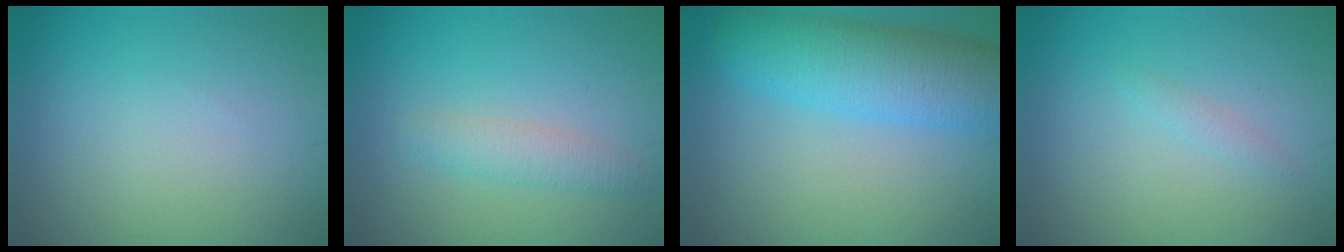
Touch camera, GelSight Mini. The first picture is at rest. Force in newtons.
{"total": 2.1, "press": 2.1, "slide": 0.1}
{"total": 7.8, "press": 7.8, "slide": 0.5}
{"total": 0.9, "press": 0.8, "slide": 0.1}